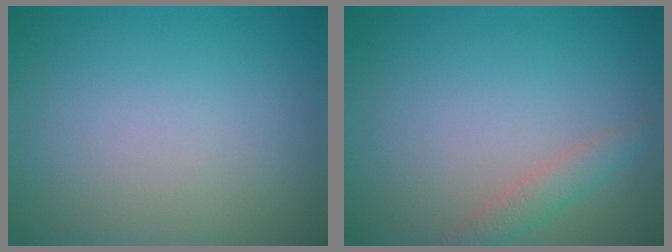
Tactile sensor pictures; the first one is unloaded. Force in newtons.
{"total": 1.8, "press": 1.8, "slide": 0.1}